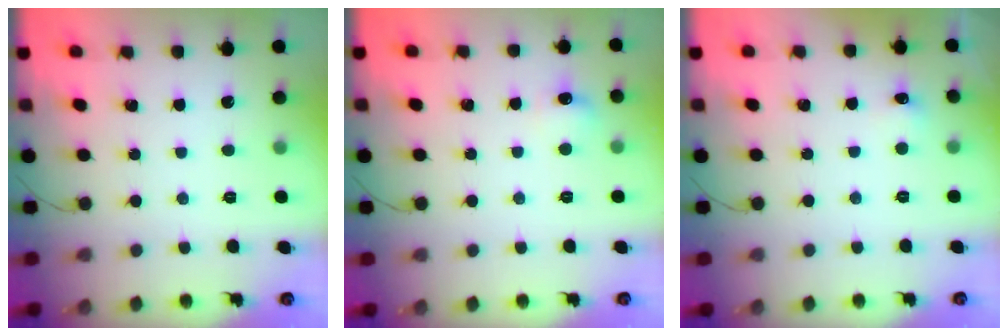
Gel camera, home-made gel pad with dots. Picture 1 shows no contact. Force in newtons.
{"total": 6.6, "press": 6.3, "slide": 1.7}
{"total": 3.9, "press": 3.8, "slide": 1.1}